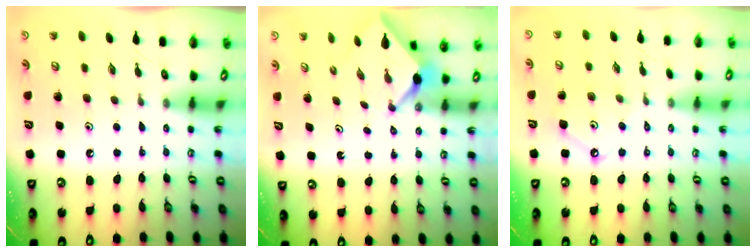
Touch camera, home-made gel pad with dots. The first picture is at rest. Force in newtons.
{"total": 2.5, "press": 2.5, "slide": 0.3}
{"total": 4.6, "press": 4.5, "slide": 0.6}